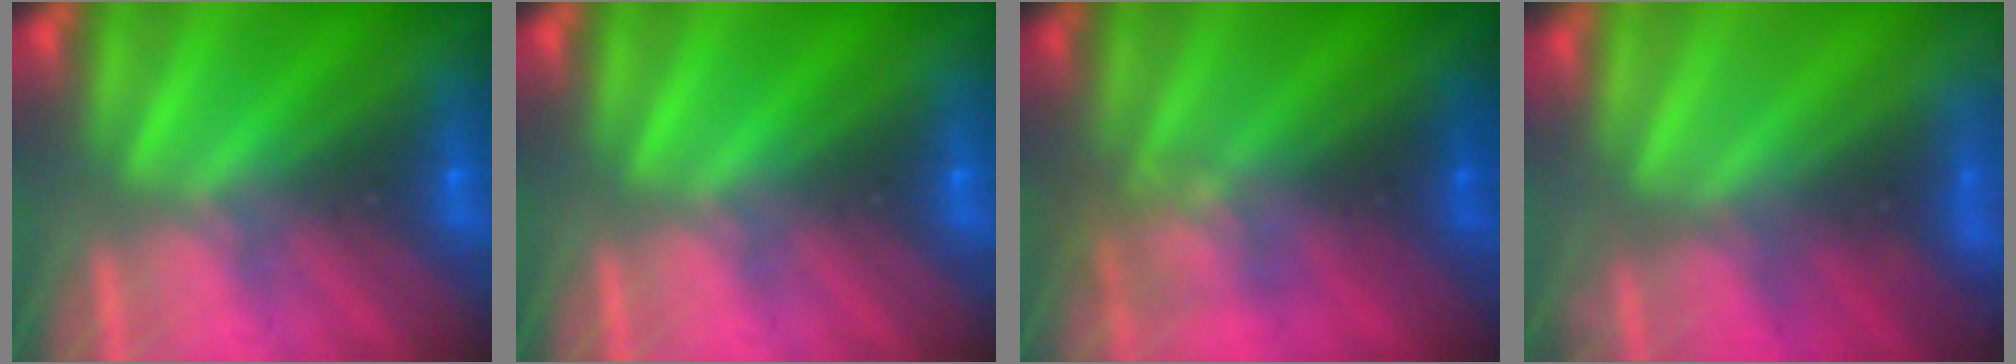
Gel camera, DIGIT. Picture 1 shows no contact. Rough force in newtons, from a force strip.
{"total": 0.0}
{"total": 2.6}
{"total": 3.1}